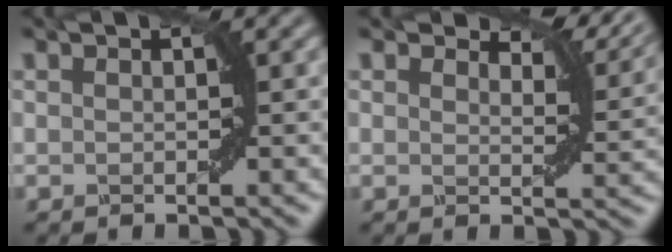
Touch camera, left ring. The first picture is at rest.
{"total": 4.8, "force": [3.8, 1.6, 2.4], "torque": [-0.035, 0.005, 0.056]}